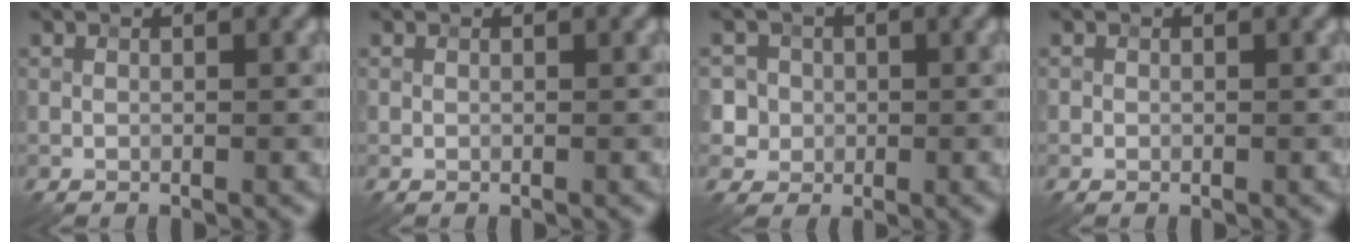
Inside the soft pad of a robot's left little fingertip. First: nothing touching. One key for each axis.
{"total": 0.0}
{"total": 4.7, "fx": 0.9, "fy": 4.4, "fz": 1.4, "tx": -0.017, "ty": 0.031, "tz": -0.001}
{"total": 0.0}